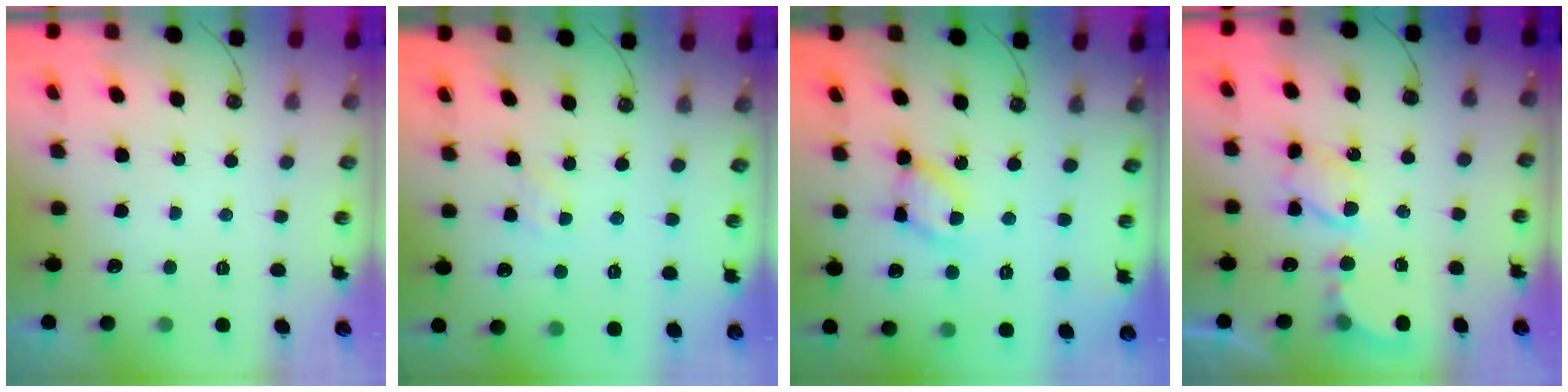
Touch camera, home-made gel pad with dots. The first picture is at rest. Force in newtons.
{"total": 1.3, "press": 1.3, "slide": 0.3}
{"total": 11.6, "press": 11.6, "slide": 1.3}
{"total": 6.3, "press": 6.3, "slide": 0.3}